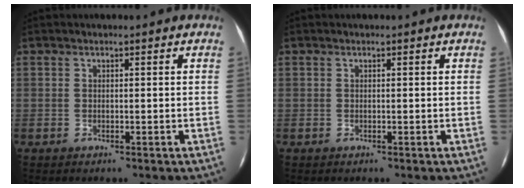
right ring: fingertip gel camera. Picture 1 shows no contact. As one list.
[{"total": 0.0}]